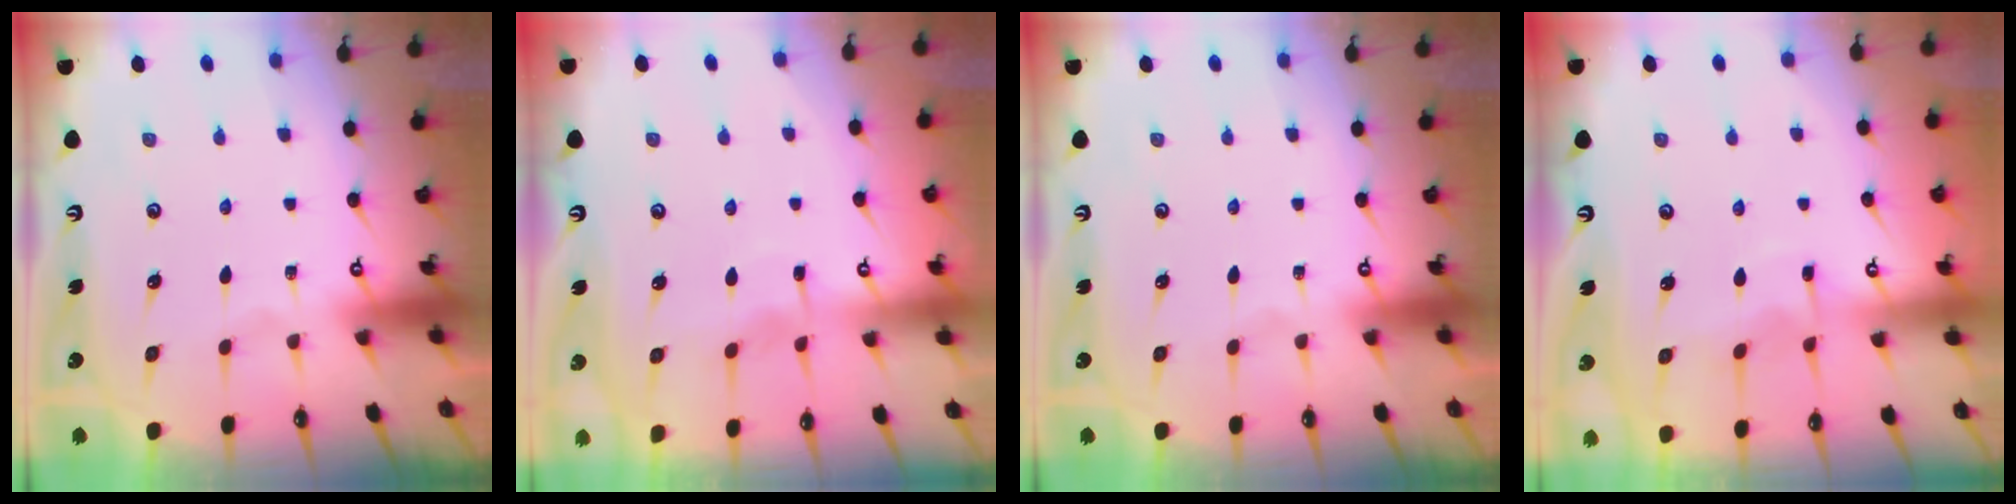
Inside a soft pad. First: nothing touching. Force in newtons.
{"total": 3.0, "press": 2.9, "slide": 0.3}
{"total": 0.0}
{"total": 3.7, "press": 3.7, "slide": 0.4}